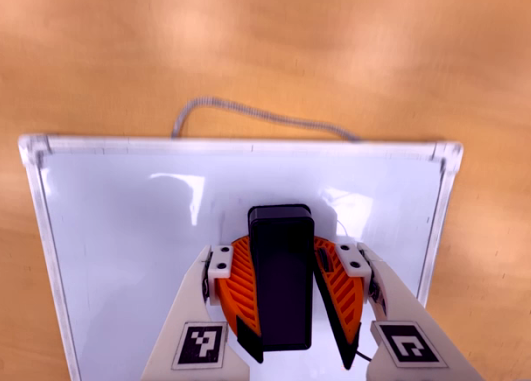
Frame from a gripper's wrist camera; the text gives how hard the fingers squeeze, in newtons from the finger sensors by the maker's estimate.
{"total": 12.4, "left": 14.5, "right": 10.4}